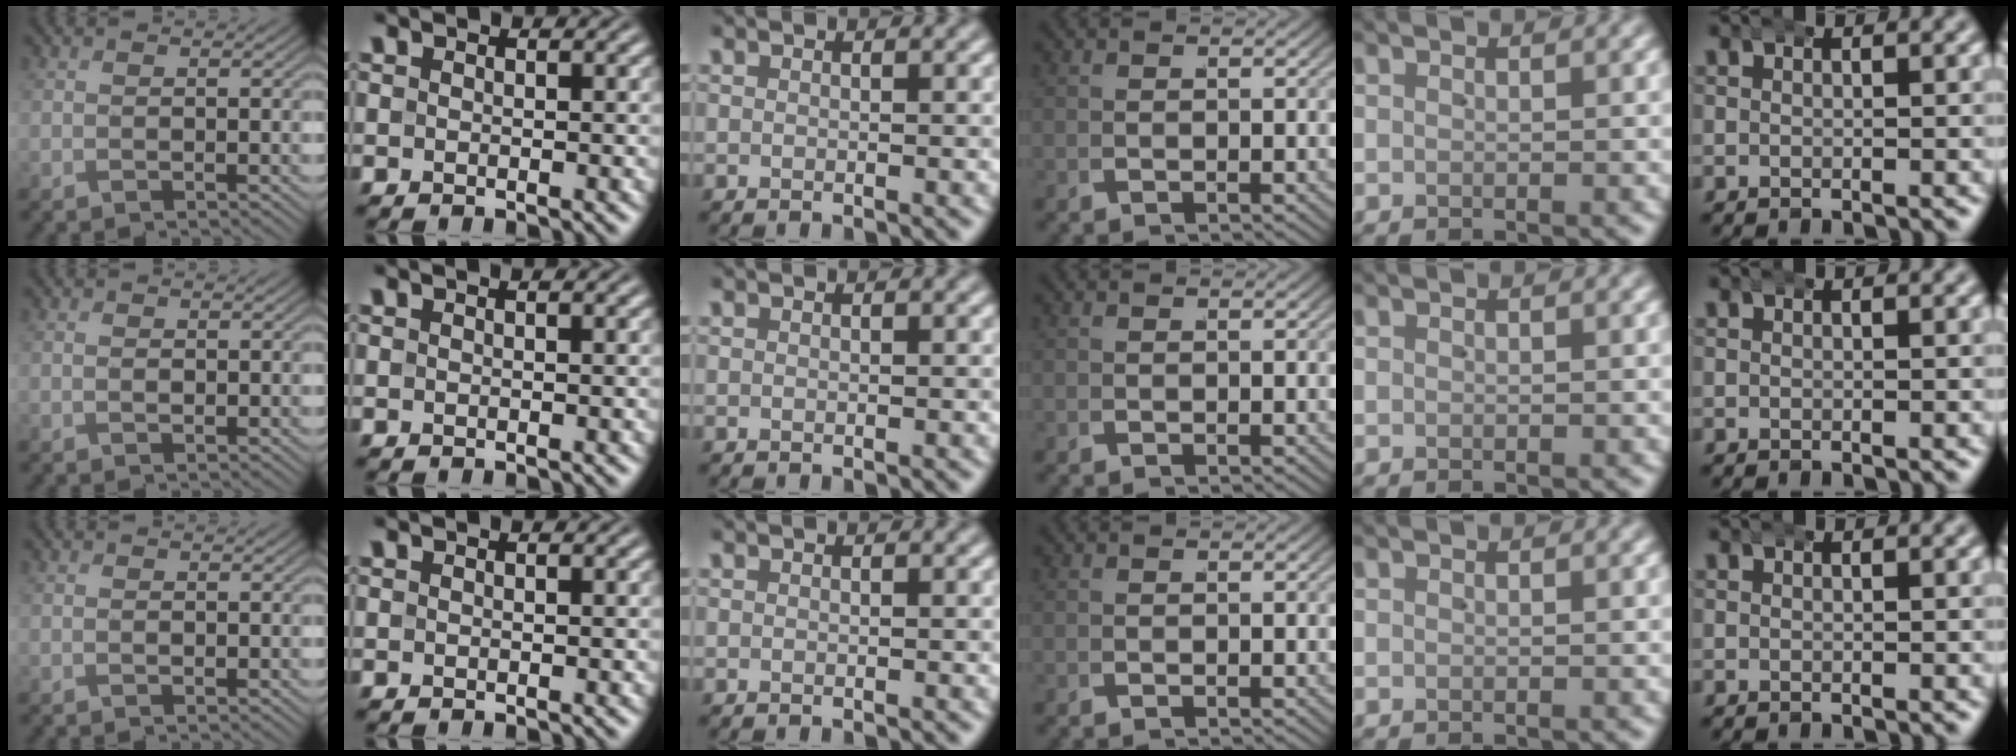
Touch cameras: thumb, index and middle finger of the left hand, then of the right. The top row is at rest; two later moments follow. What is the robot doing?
{"motion": "wrap", "object": "aluminum foil"}